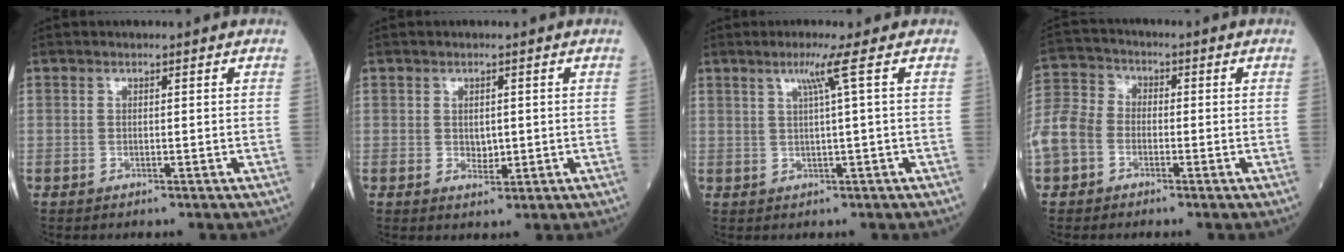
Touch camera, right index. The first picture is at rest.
{"total": 2.9, "force": [0.0, 2.0, 2.2], "torque": [-0.042, -0.001, 0.010]}
{"total": 3.7, "force": [1.3, -1.1, 3.2], "torque": [-0.069, -0.002, 0.029]}
{"total": 9.0, "force": [-2.8, 7.1, 4.8], "torque": [-0.134, 0.027, -0.058]}